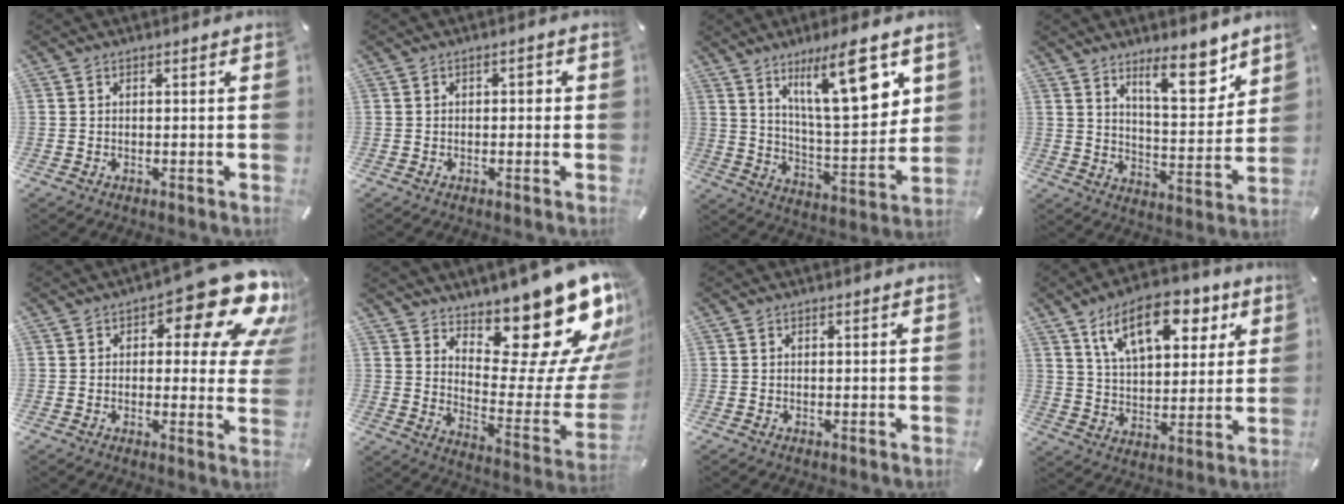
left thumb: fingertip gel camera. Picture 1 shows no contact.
{"total": 1.4, "force": [0.0, 0.8, 1.1], "torque": [-0.022, 0.007, -0.002]}
{"total": 18.1, "force": [10.1, 5.1, 14.1], "torque": [-0.226, -0.045, 0.156]}
{"total": 13.0, "force": [9.0, 4.4, 8.3], "torque": [-0.103, -0.064, 0.148]}
{"total": 16.8, "force": [8.9, 6.7, 12.5], "torque": [-0.155, -0.064, 0.144]}
{"total": 21.9, "force": [16.0, 8.6, 12.2], "torque": [-0.124, -0.137, 0.255]}
{"total": 0.0}
{"total": 17.0, "force": [9.0, 9.0, 11.2], "torque": [-0.175, -0.022, 0.152]}